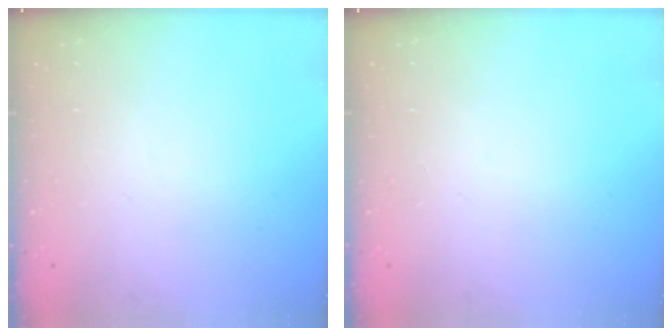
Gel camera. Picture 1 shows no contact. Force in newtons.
{"total": 0.0}